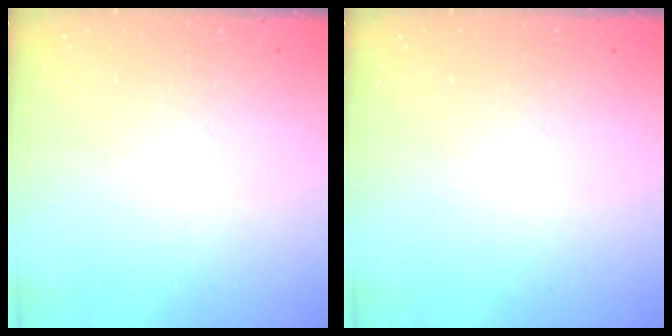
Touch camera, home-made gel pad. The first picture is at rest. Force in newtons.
{"total": 0.0}